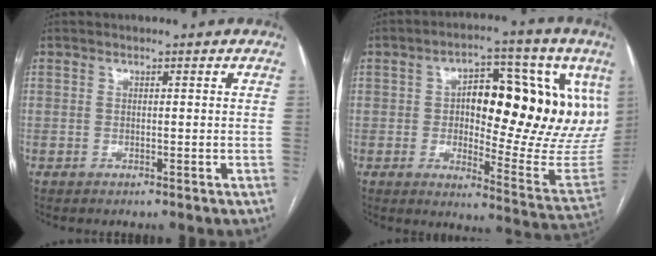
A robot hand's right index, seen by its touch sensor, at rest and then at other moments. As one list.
[{"total": 23.5, "force": [5.9, 8.0, 21.2], "torque": [-0.257, 0.033, 0.094]}]